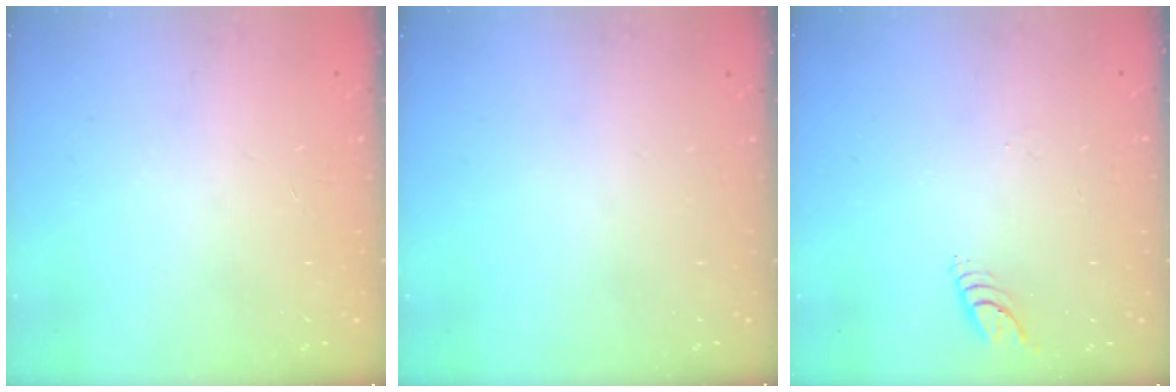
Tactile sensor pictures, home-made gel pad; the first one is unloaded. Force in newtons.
{"total": 0.0}
{"total": 5.0, "press": 4.9, "slide": 0.4}